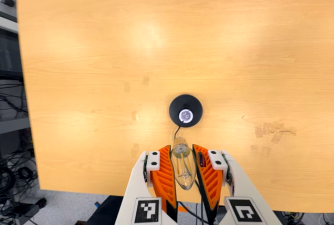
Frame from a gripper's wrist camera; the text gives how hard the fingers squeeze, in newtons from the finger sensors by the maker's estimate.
{"total": 20.3, "left": 22.1, "right": 18.5}